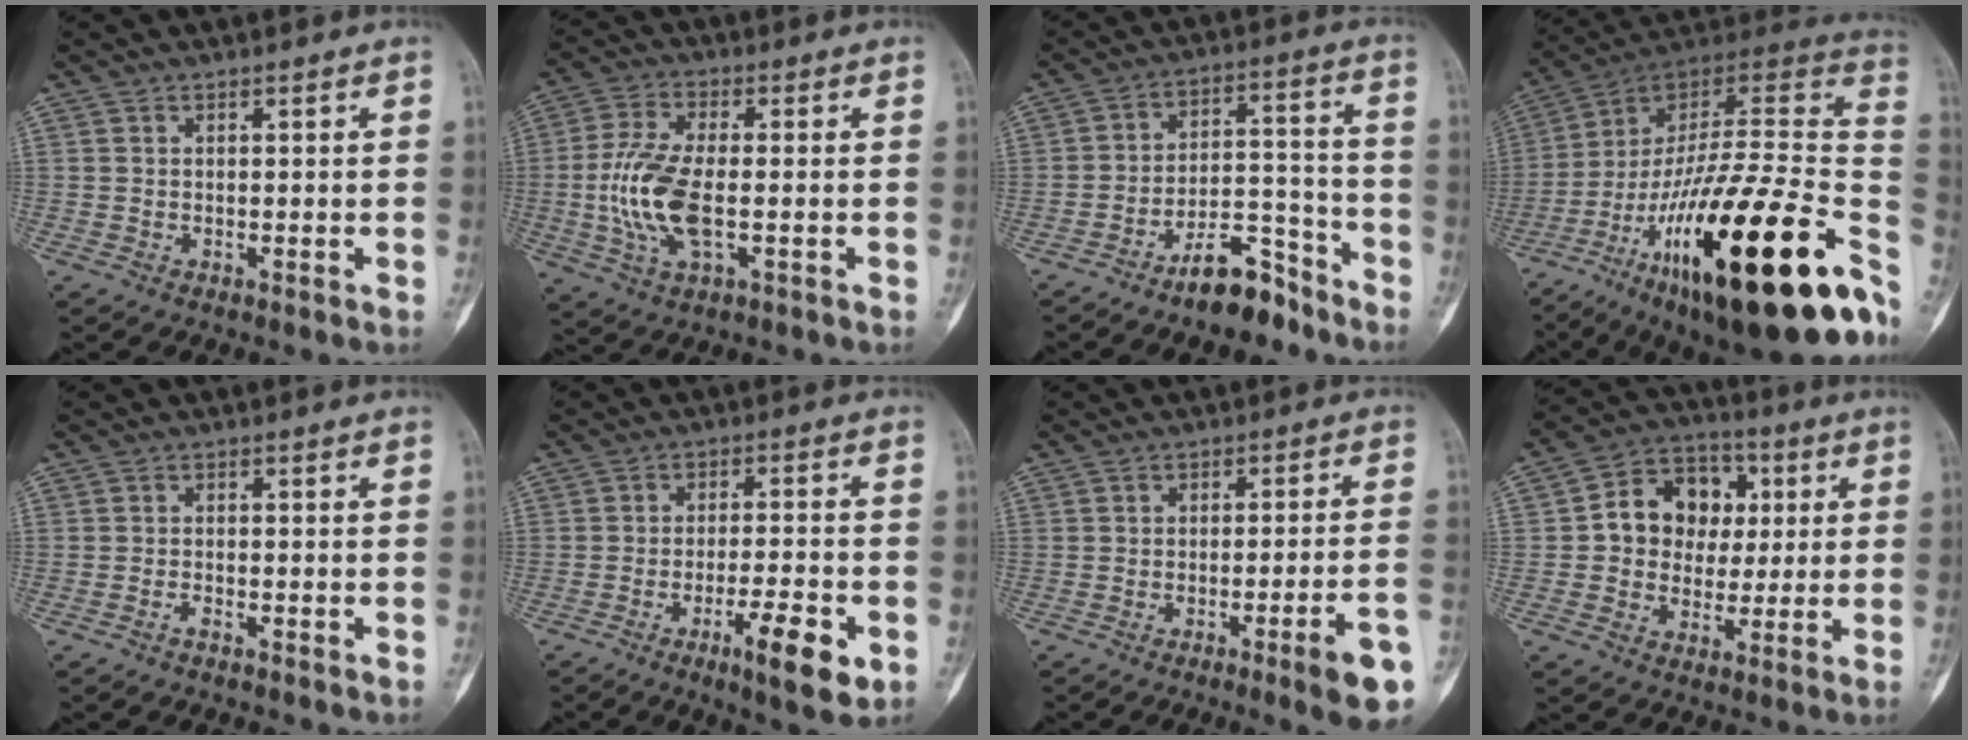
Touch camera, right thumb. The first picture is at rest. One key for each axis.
{"total": 12.0, "fx": -1.8, "fy": 5.2, "fz": 10.7, "tx": -0.240, "ty": 0.005, "tz": -0.033}
{"total": 10.5, "fx": -8.1, "fy": 4.1, "fz": 5.4, "tx": -0.067, "ty": 0.081, "tz": -0.138}
{"total": 38.8, "fx": -14.2, "fy": 10.6, "fz": 34.5, "tx": -0.464, "ty": 0.063, "tz": -0.230}
{"total": 1.1, "fx": -1.0, "fy": 0.2, "fz": 0.5, "tx": -0.009, "ty": 0.005, "tz": -0.018}
{"total": 9.7, "fx": -4.4, "fy": 2.2, "fz": 8.4, "tx": -0.129, "ty": 0.011, "tz": -0.064}
{"total": 9.9, "fx": -4.9, "fy": 0.7, "fz": 8.6, "tx": -0.109, "ty": 0.018, "tz": -0.063}
{"total": 12.6, "fx": 1.6, "fy": 10.5, "fz": 6.7, "tx": -0.053, "ty": 0.015, "tz": 0.020}